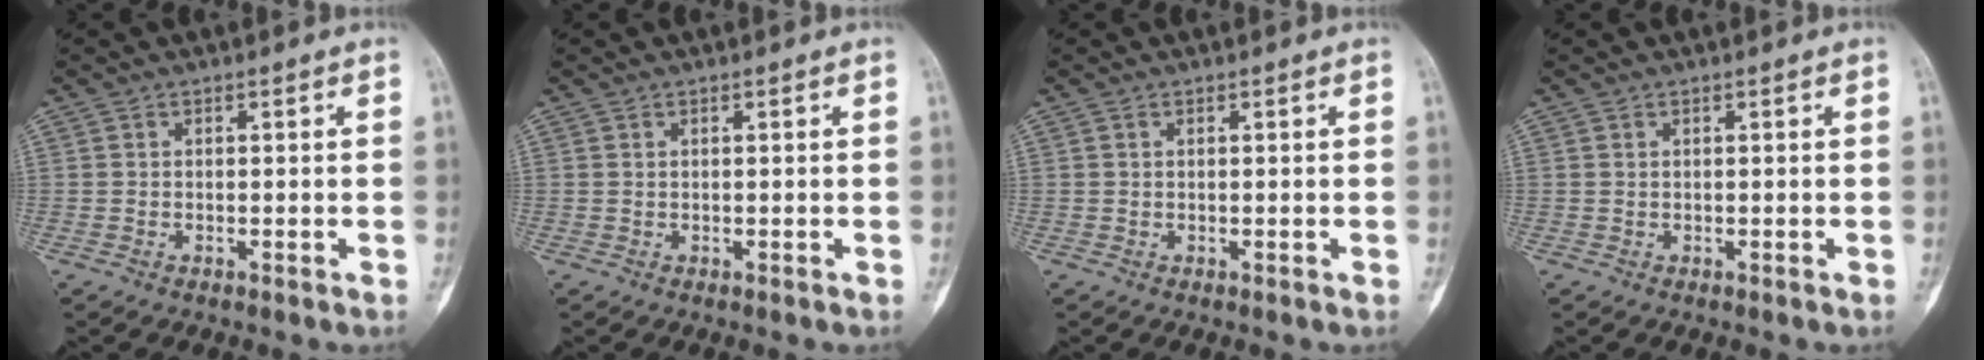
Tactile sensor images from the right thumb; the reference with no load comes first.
{"total": 0.0}
{"total": 0.0}
{"total": 0.0}